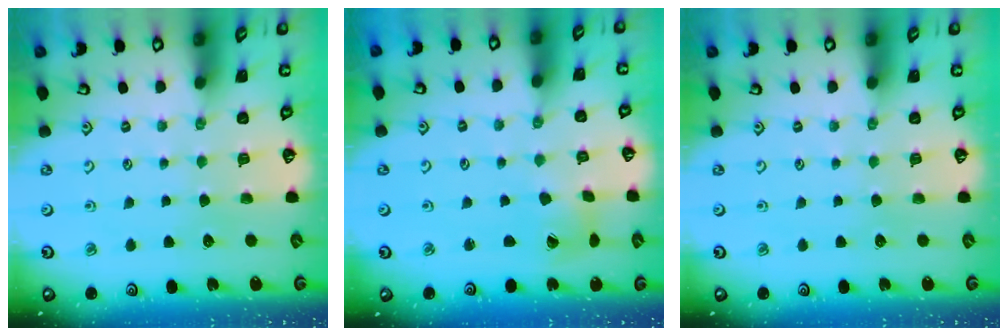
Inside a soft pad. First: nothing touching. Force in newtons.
{"total": 3.0, "press": 2.9, "slide": 0.5}
{"total": 0.0}